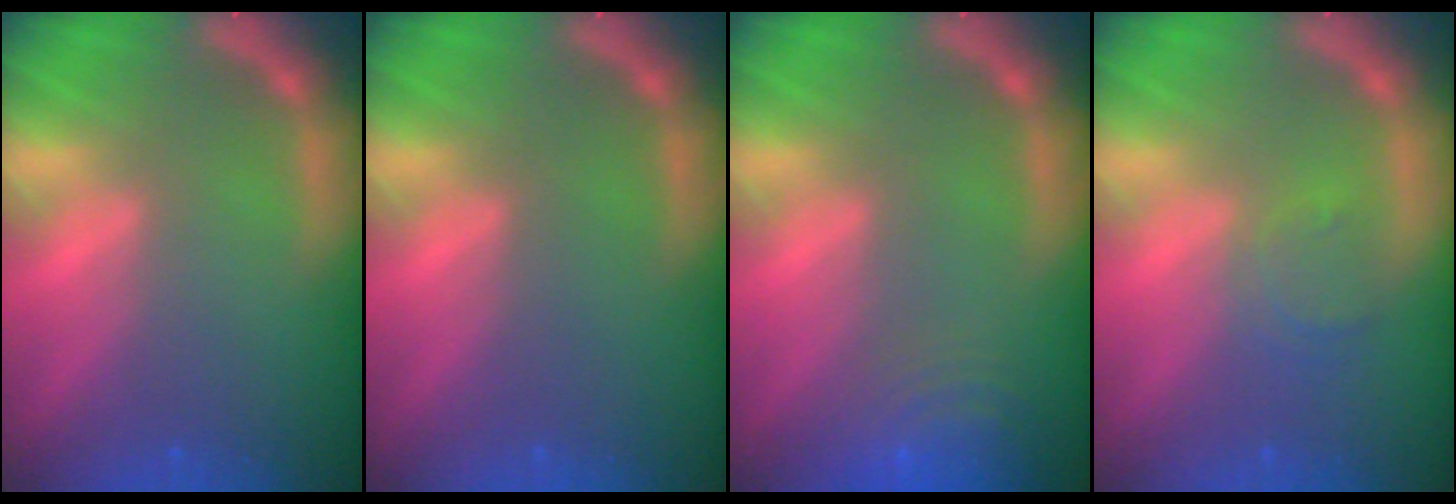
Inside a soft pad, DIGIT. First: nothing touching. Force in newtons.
{"total": 0.0}
{"total": 7.5}
{"total": 2.4}